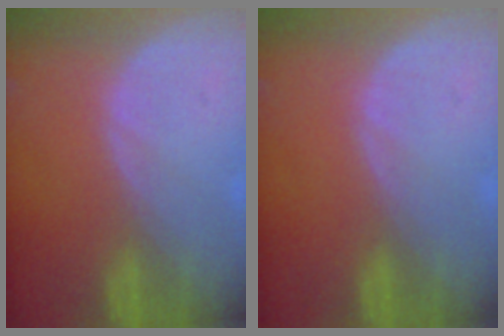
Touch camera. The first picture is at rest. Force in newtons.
{"total": 0.0}